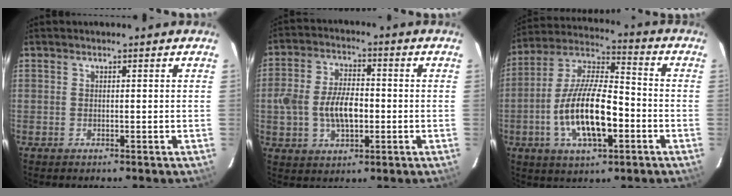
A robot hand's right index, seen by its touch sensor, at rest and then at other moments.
{"total": 10.0, "force": [-1.5, 5.6, 8.1], "torque": [-0.162, 0.008, -0.024]}
{"total": 16.4, "force": [-4.7, 6.1, 14.5], "torque": [-0.285, 0.002, -0.084]}